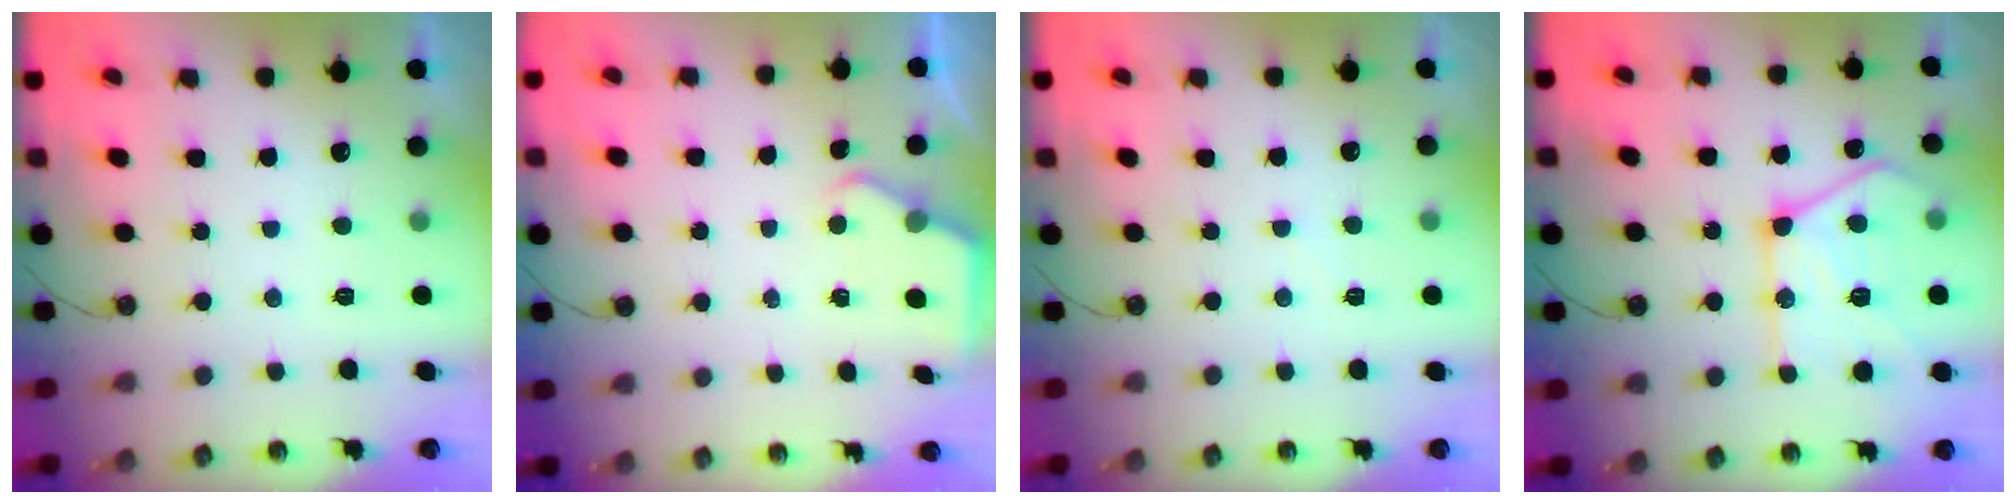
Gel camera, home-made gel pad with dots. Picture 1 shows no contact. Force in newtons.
{"total": 3.0, "press": 2.9, "slide": 0.5}
{"total": 2.2, "press": 2.2, "slide": 0.4}
{"total": 20.3, "press": 20.2, "slide": 1.9}